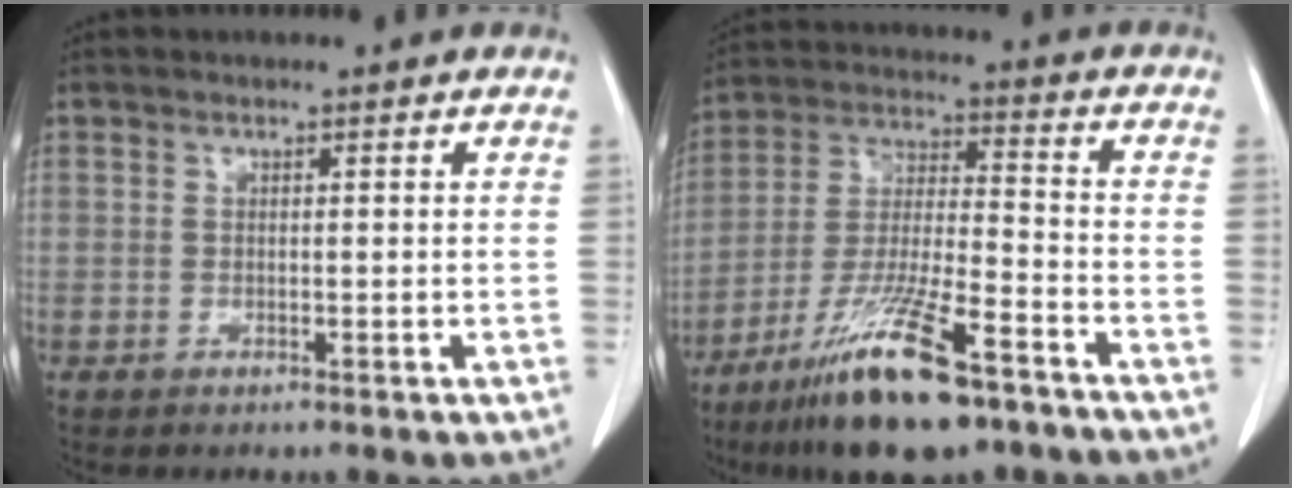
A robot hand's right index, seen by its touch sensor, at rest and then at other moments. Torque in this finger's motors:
{"motor_torque": [1.32, -0.82, 0.77, 0.21]}